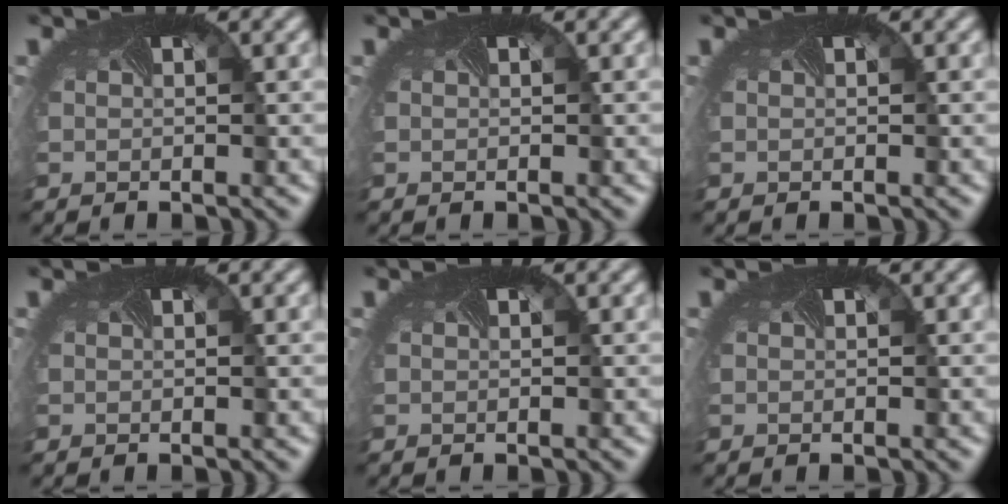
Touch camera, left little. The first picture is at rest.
{"total": 0.0}
{"total": 0.0}
{"total": 0.0}
{"total": 0.0}
{"total": 0.0}